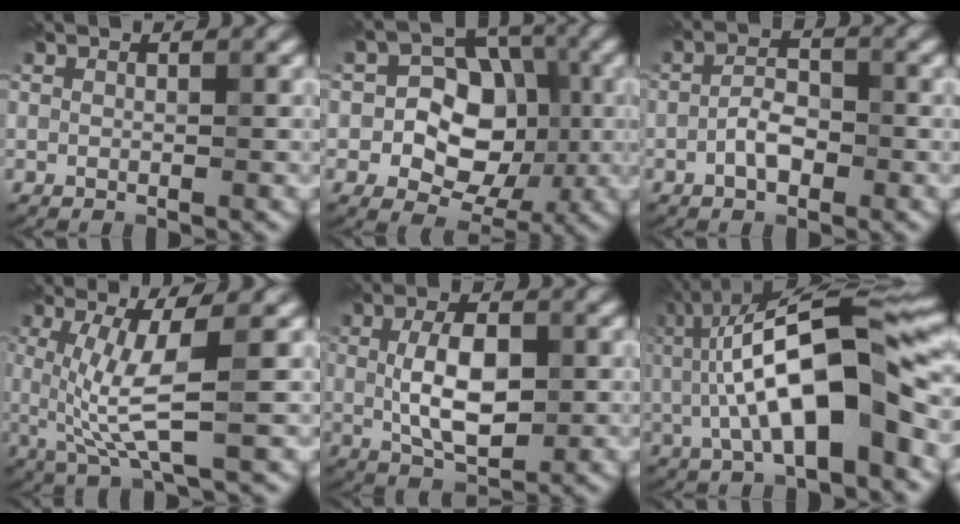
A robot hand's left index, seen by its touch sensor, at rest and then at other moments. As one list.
[{"total": 7.4, "force": [-0.9, 5.7, 4.6], "torque": [-0.045, 0.009, -0.034]}, {"total": 2.6, "force": [-1.3, 1.2, 1.9], "torque": [-0.033, 0.008, -0.029]}, {"total": 5.4, "force": [0.2, 1.0, 5.3], "torque": [-0.109, -0.007, 0.007]}, {"total": 5.7, "force": [0.2, 2.7, 5.0], "torque": [-0.098, 0.001, 0.005]}, {"total": 12.1, "force": [0.0, 3.8, 11.5], "torque": [-0.178, 0.020, -0.009]}]